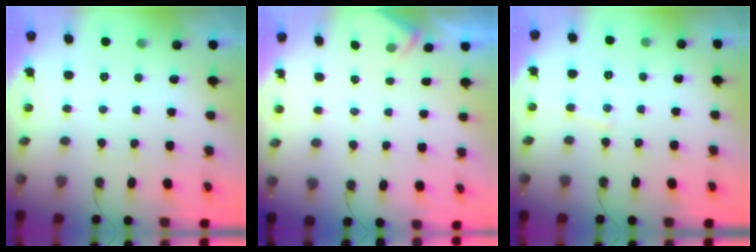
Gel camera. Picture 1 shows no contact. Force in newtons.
{"total": 2.0, "press": 1.9, "slide": 0.4}
{"total": 4.9, "press": 4.9, "slide": 0.4}